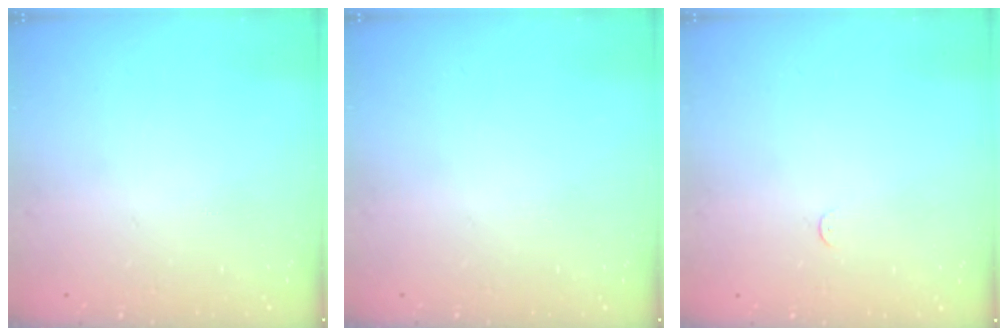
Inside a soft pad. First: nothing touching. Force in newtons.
{"total": 0.0}
{"total": 2.3, "press": 2.3, "slide": 0.3}